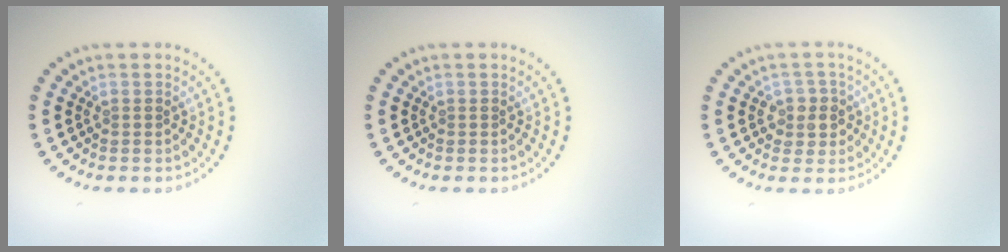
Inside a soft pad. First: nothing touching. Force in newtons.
{"total": 0.0}
{"total": 2.1, "press": 2.0, "slide": 0.8}